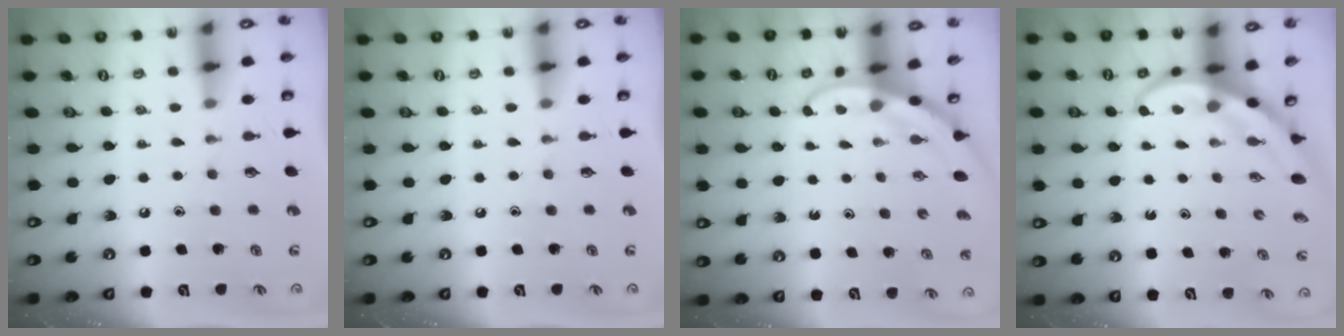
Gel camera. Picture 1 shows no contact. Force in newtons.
{"total": 0.0}
{"total": 2.9, "press": 2.9, "slide": 0.1}
{"total": 4.0, "press": 3.9, "slide": 0.6}